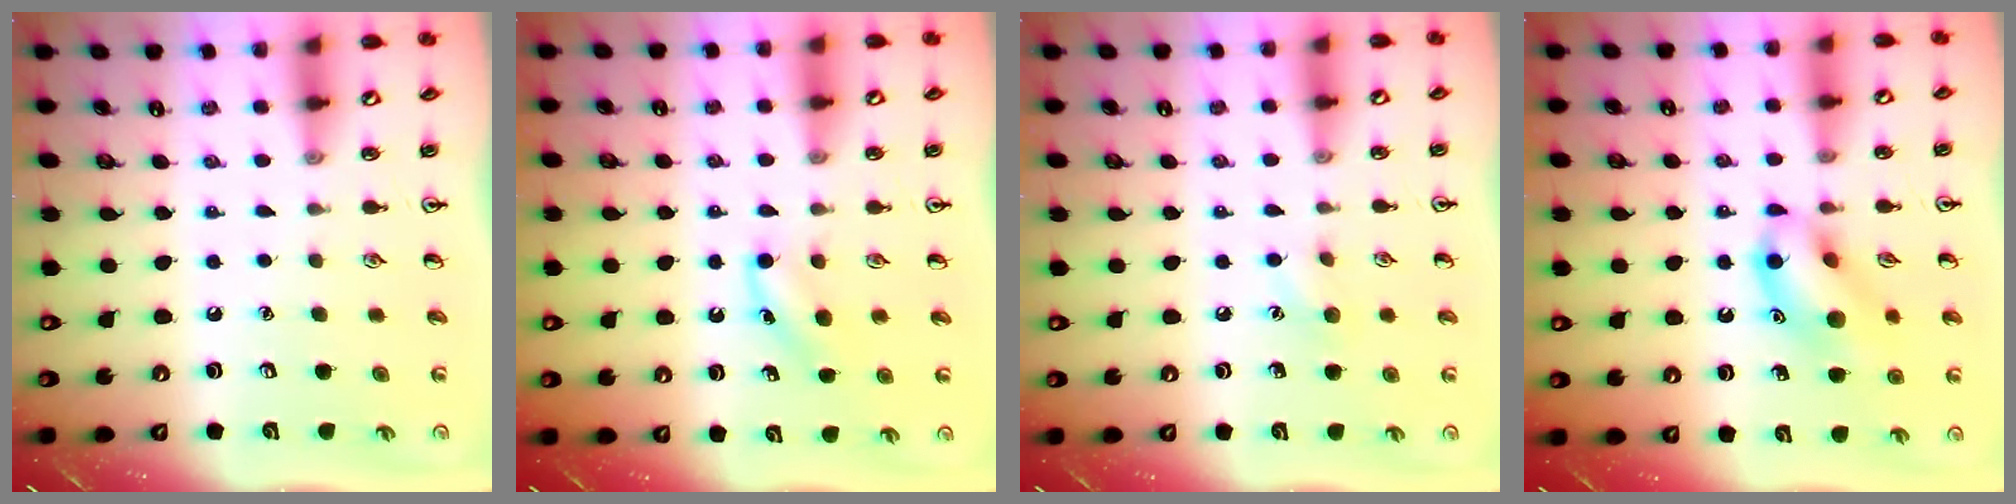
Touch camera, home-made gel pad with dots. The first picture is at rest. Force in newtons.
{"total": 4.4, "press": 4.0, "slide": 1.7}
{"total": 6.5, "press": 6.3, "slide": 1.6}
{"total": 12.0, "press": 11.9, "slide": 1.2}